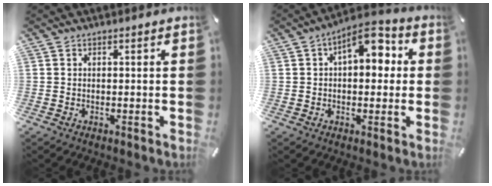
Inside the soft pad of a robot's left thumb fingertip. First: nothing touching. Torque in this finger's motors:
{"motor_torque": [1.48, 1.45, 0.83, 0.00, 0.16]}